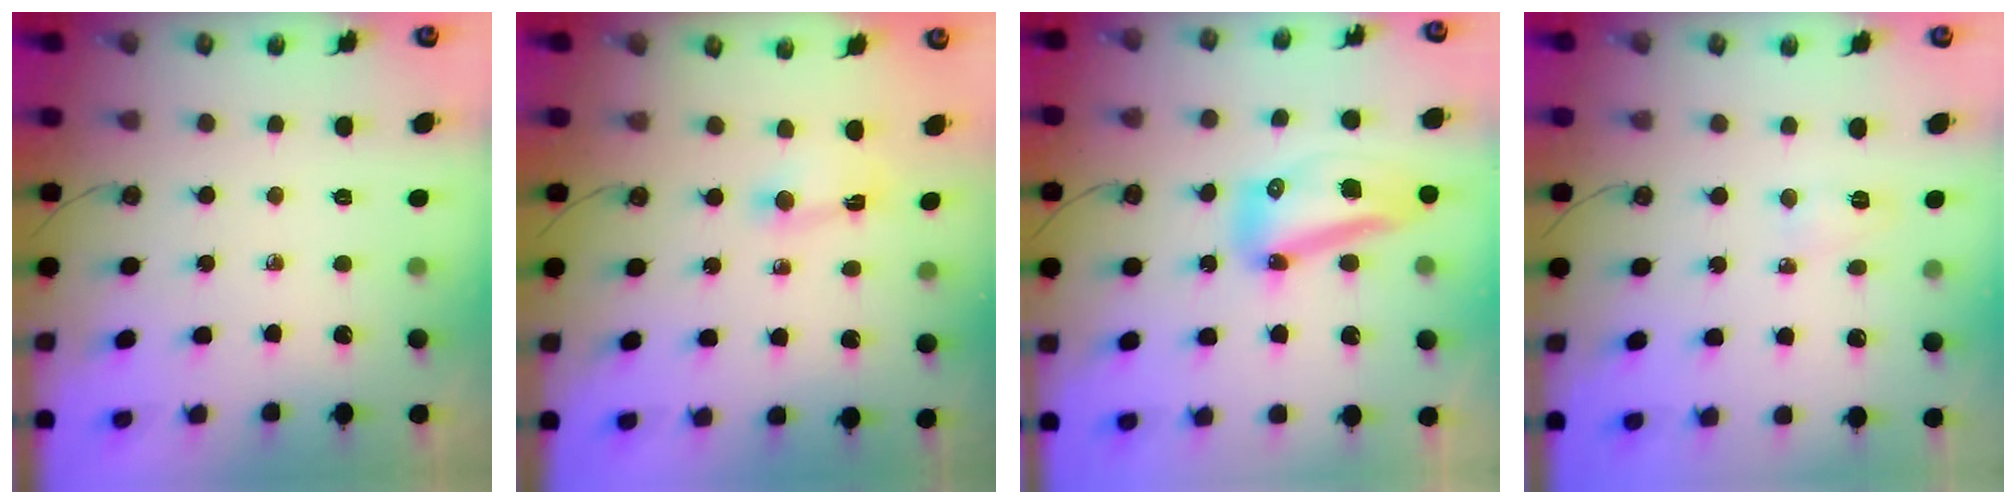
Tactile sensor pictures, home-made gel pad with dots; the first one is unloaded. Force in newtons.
{"total": 2.0, "press": 2.0, "slide": 0.4}
{"total": 12.8, "press": 12.7, "slide": 1.3}
{"total": 3.5, "press": 3.4, "slide": 0.7}